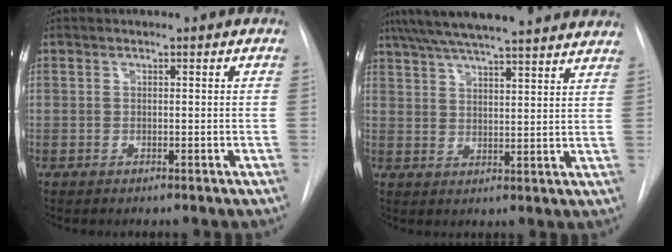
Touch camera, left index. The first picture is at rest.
{"total": 25.1, "force": [22.3, 2.5, 11.2], "torque": [-0.192, 0.017, 0.295]}